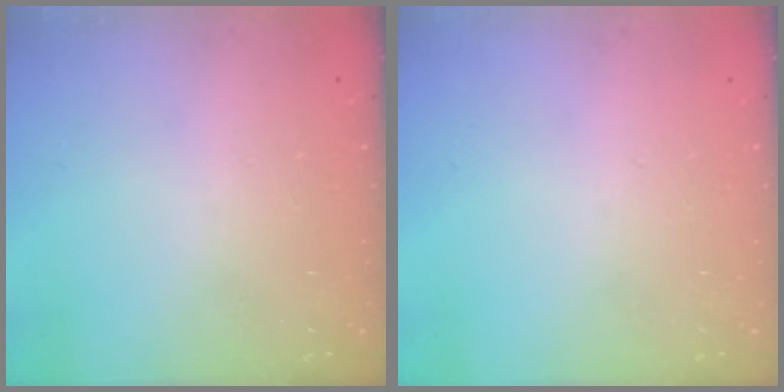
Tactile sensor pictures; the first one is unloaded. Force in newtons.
{"total": 0.0}